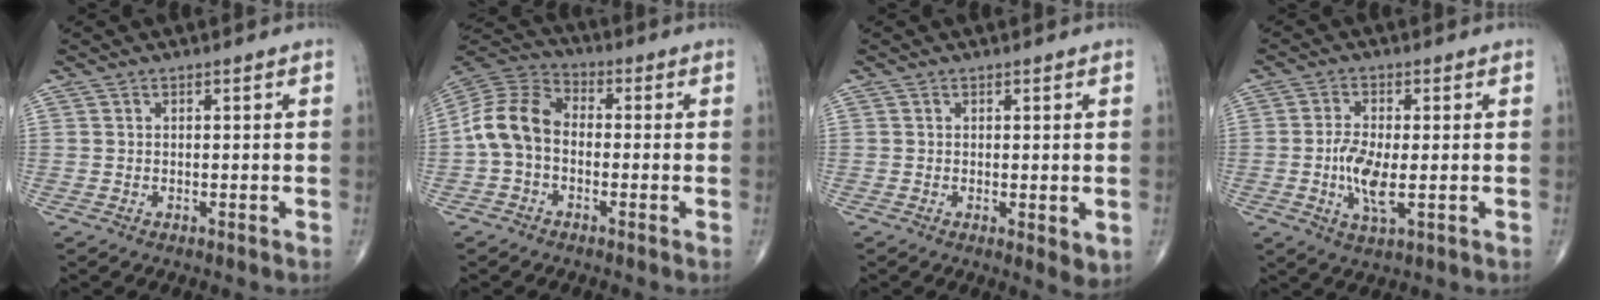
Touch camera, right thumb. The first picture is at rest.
{"total": 10.5, "force": [-1.5, 7.6, 7.2], "torque": [-0.134, 0.032, -0.044]}
{"total": 3.3, "force": [-0.3, 1.1, 3.1], "torque": [-0.041, -0.012, -0.004]}
{"total": 7.2, "force": [-1.1, 2.6, 6.6], "torque": [-0.138, -0.008, -0.021]}